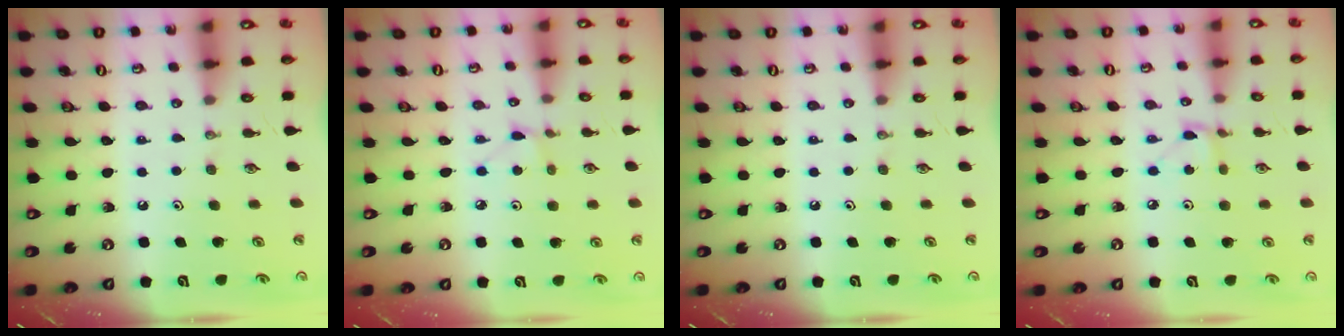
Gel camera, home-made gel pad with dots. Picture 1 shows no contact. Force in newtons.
{"total": 2.5, "press": 2.5, "slide": 0.3}
{"total": 0.0}
{"total": 3.4, "press": 3.4, "slide": 0.3}